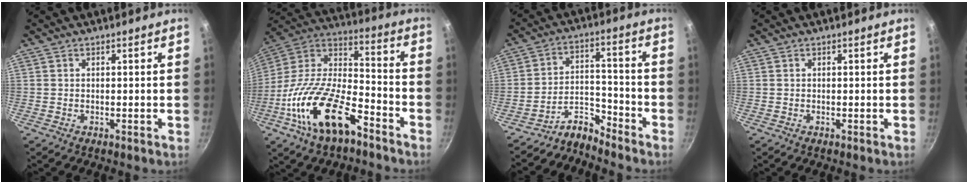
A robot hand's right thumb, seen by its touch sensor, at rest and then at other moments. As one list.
[{"total": 22.5, "force": [-11.2, 10.3, 16.6], "torque": [-0.282, 0.066, -0.223]}, {"total": 6.4, "force": [-6.2, 1.4, 0.7], "torque": [-0.006, 0.069, -0.131]}, {"total": 0.0}]